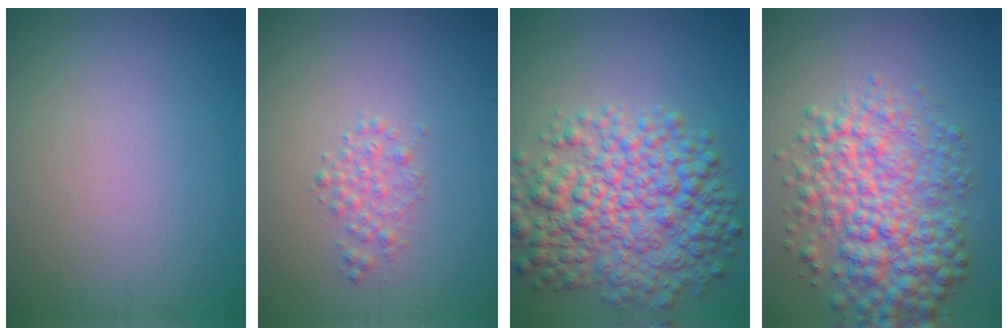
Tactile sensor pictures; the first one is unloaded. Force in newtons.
{"total": 1.6, "press": 1.6, "slide": 0.1}
{"total": 9.0, "press": 9.0, "slide": 0.2}
{"total": 7.8, "press": 7.8, "slide": 0.1}